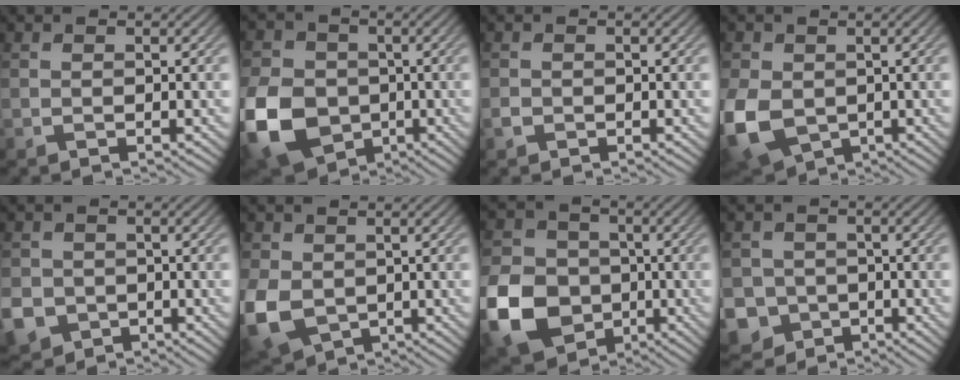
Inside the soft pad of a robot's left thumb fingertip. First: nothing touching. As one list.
[{"total": 14.0, "force": [-3.9, 10.9, 8.0], "torque": [-0.226, -0.037, -0.078]}, {"total": 0.9, "force": [-0.4, 0.7, 0.3], "torque": [-0.007, -0.003, -0.010]}, {"total": 10.7, "force": [-1.8, 7.9, 7.1], "torque": [-0.201, -0.025, -0.033]}, {"total": 6.4, "force": [-2.3, 5.5, 2.4], "torque": [-0.072, -0.026, -0.053]}, {"total": 9.5, "force": [-1.2, 7.2, 6.2], "torque": [-0.182, -0.023, -0.021]}, {"total": 14.1, "force": [-4.4, 11.3, 7.1], "torque": [-0.204, -0.041, -0.090]}, {"total": 7.8, "force": [-3.2, 6.8, 1.8], "torque": [-0.056, -0.028, -0.077]}]